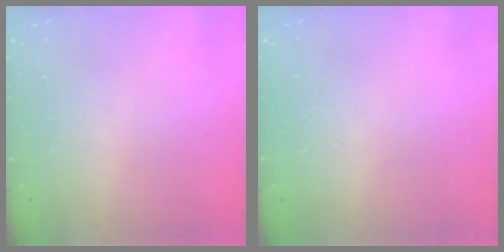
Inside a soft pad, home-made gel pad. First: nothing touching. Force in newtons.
{"total": 0.0}